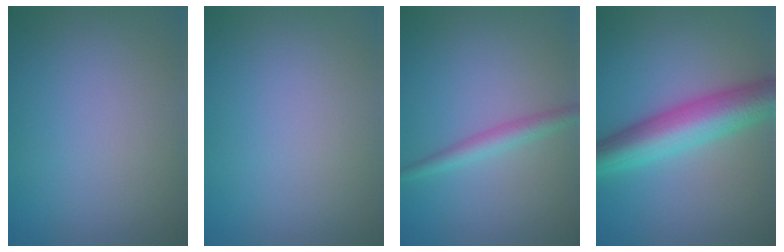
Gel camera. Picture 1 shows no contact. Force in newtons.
{"total": 0.0}
{"total": 2.1, "press": 2.1, "slide": 0.1}
{"total": 7.3, "press": 7.3, "slide": 0.1}